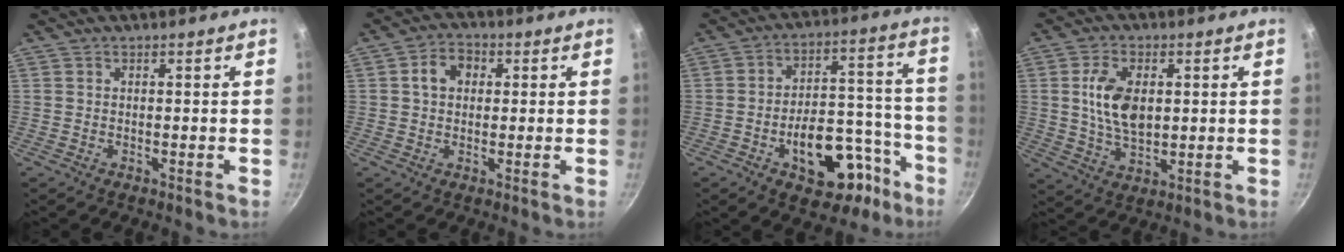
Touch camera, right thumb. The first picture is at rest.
{"total": 5.6, "force": [1.1, 4.4, 3.2], "torque": [-0.028, 0.012, 0.009]}
{"total": 19.3, "force": [-9.3, 11.0, 12.9], "torque": [-0.129, 0.077, -0.119]}
{"total": 10.1, "force": [1.5, 5.9, 8.0], "torque": [-0.134, -0.009, 0.031]}